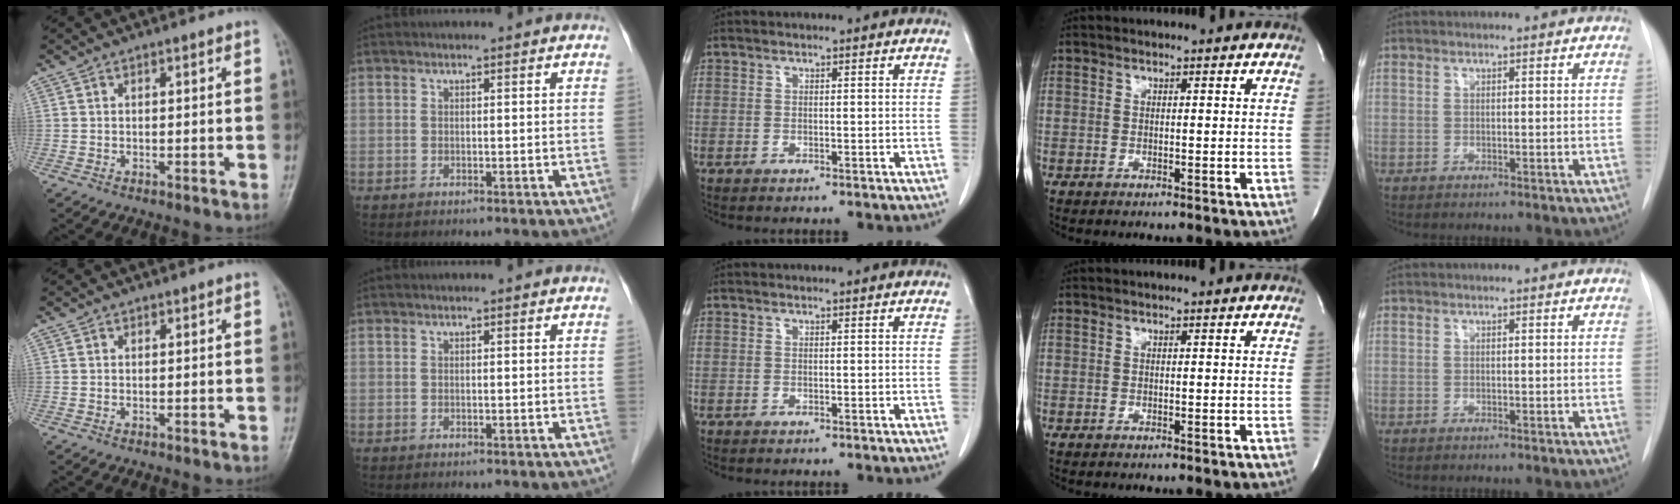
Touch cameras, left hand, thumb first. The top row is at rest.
{}